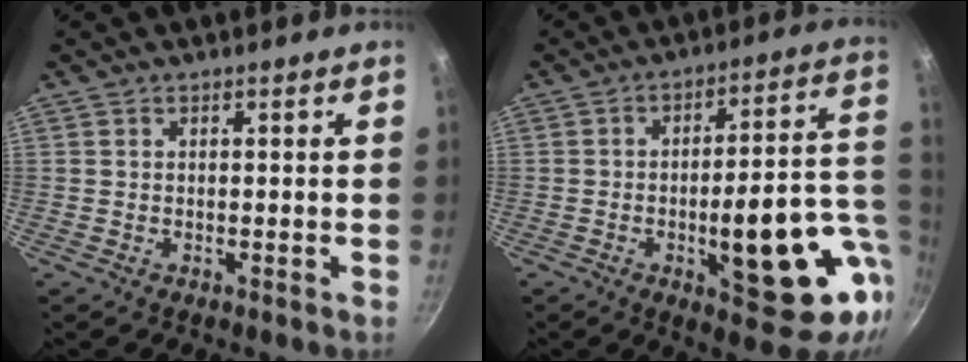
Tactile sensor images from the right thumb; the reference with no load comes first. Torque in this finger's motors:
{"motor_torque": [2.02, 1.71, 1.81, -0.59, 0.26]}